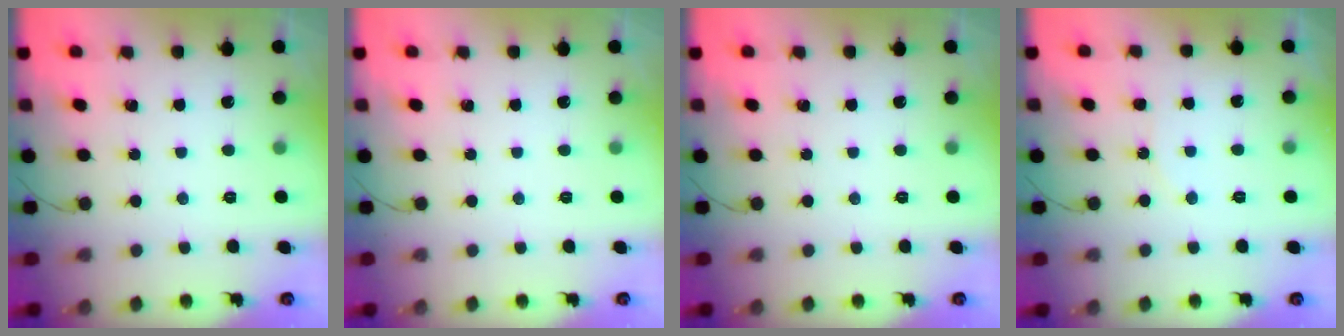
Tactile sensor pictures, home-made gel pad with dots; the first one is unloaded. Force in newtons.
{"total": 0.0}
{"total": 0.0}
{"total": 5.1, "press": 5.0, "slide": 0.4}